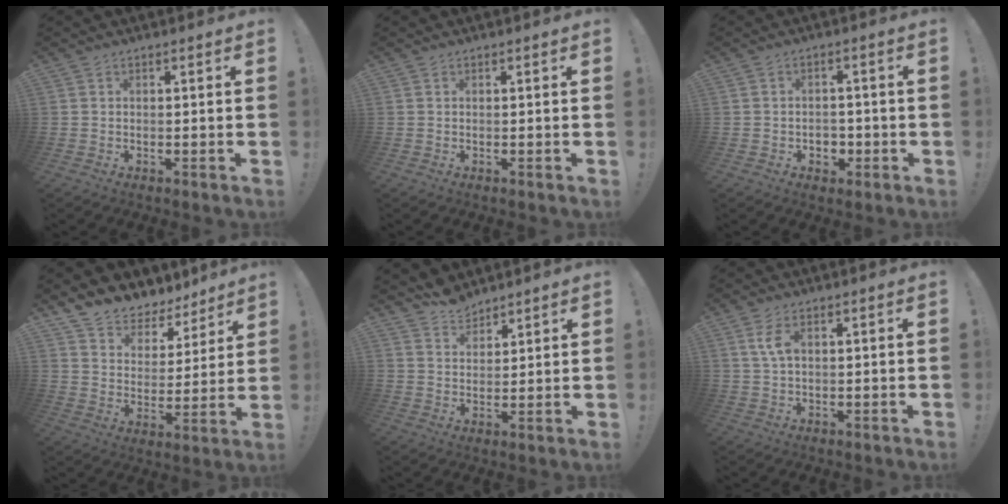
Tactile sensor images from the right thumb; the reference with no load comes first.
{"total": 0.0}
{"total": 4.0, "force": [-0.8, 3.6, 1.5], "torque": [-0.021, -0.002, -0.014]}
{"total": 8.3, "force": [7.4, 3.8, 0.9], "torque": [-0.018, -0.075, 0.136]}
{"total": 6.5, "force": [5.8, 2.7, 1.0], "torque": [-0.015, -0.038, 0.109]}
{"total": 4.4, "force": [1.4, 2.4, 3.4], "torque": [-0.073, -0.001, 0.024]}